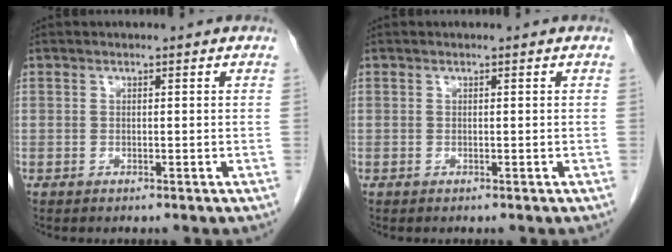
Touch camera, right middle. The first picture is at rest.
{"total": 0.0}